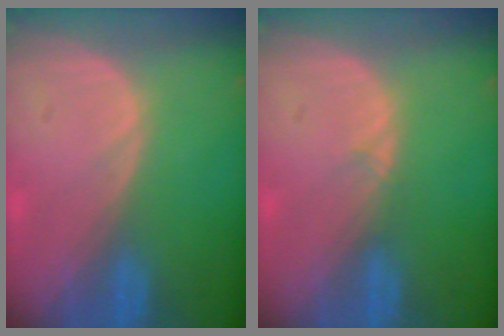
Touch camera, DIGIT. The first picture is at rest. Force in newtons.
{"total": 0.6, "press": 0.6, "slide": 0.1}